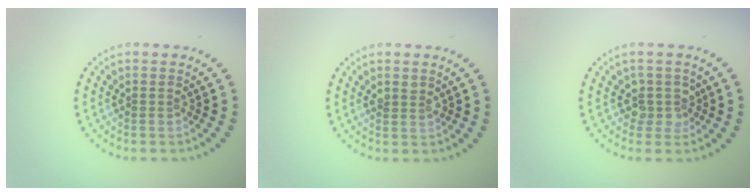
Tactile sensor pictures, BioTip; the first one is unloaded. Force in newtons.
{"total": 1.1, "press": 1.1, "slide": 0.4}
{"total": 2.1, "press": 1.7, "slide": 1.3}